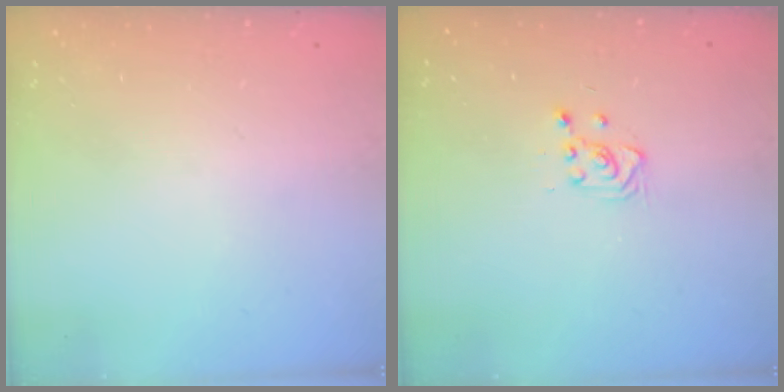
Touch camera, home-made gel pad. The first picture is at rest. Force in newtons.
{"total": 2.8, "press": 2.7, "slide": 0.7}